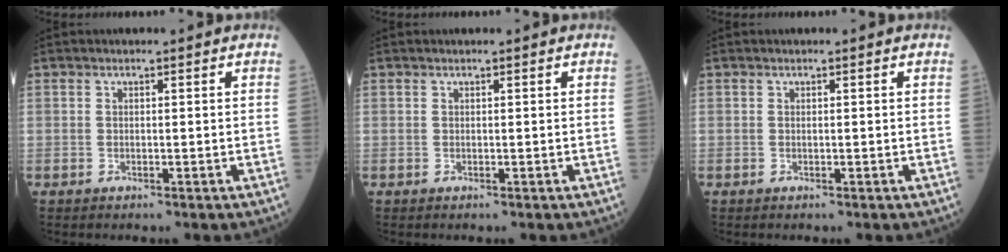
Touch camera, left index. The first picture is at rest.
{"total": 0.0}
{"total": 0.0}